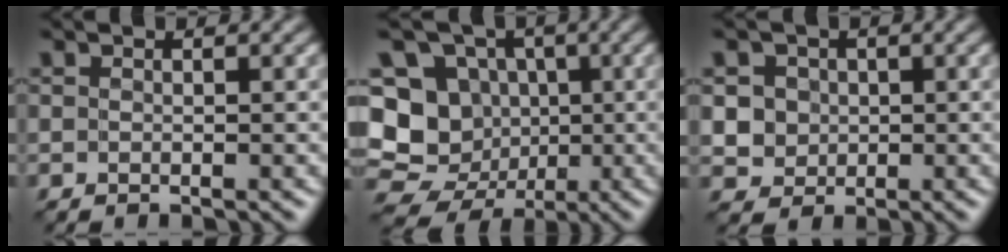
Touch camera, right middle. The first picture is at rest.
{"total": 12.2, "force": [-0.6, 11.5, 4.2], "torque": [-0.108, 0.037, -0.033]}
{"total": 4.2, "force": [0.9, 3.9, 1.3], "torque": [-0.013, 0.026, 0.011]}